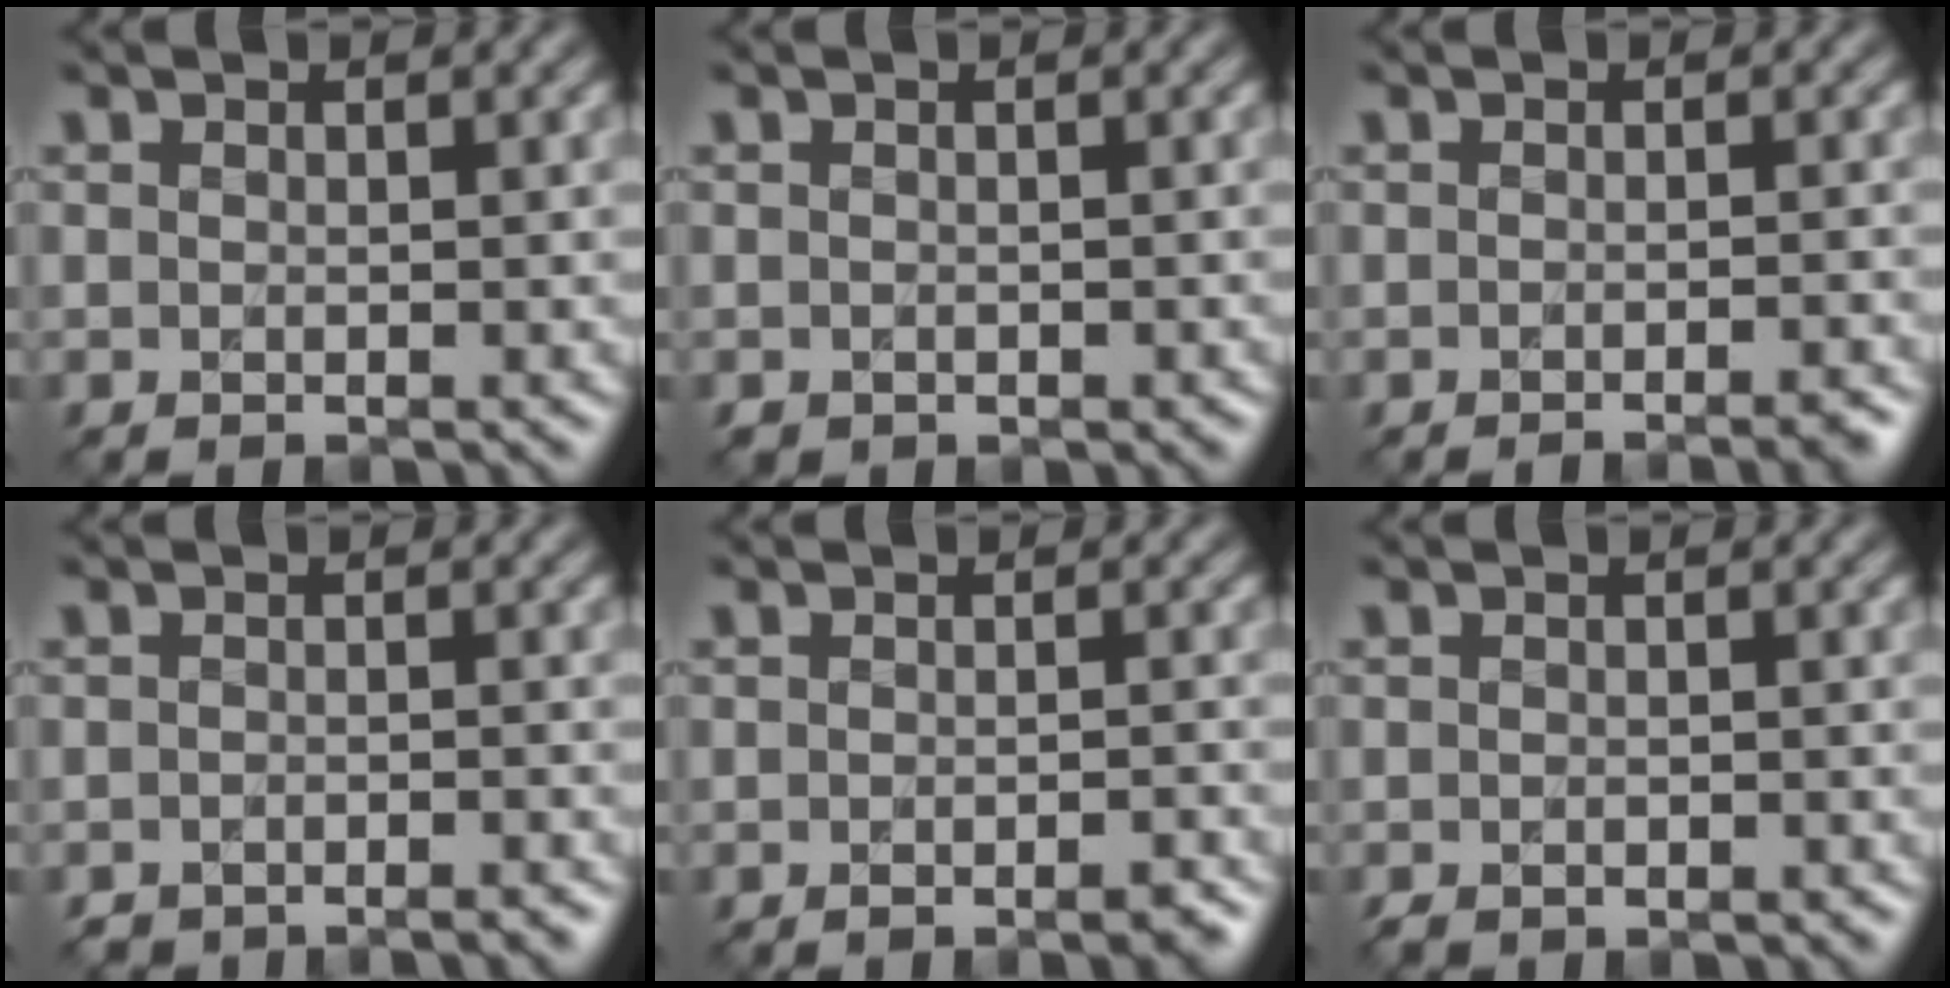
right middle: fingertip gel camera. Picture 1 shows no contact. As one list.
[{"total": 0.9, "force": [-0.5, 0.7, 0.4], "torque": [-0.007, -0.008, -0.008]}, {"total": 2.1, "force": [-1.6, 0.4, 1.3], "torque": [-0.005, 0.002, -0.025]}, {"total": 3.2, "force": [-3.1, 0.7, 0.3], "torque": [-0.002, 0.006, -0.037]}, {"total": 2.2, "force": [-1.6, 0.6, 1.4], "torque": [-0.016, 0.001, -0.020]}, {"total": 1.3, "force": [-1.0, 0.6, 0.5], "torque": [-0.009, -0.002, -0.018]}]